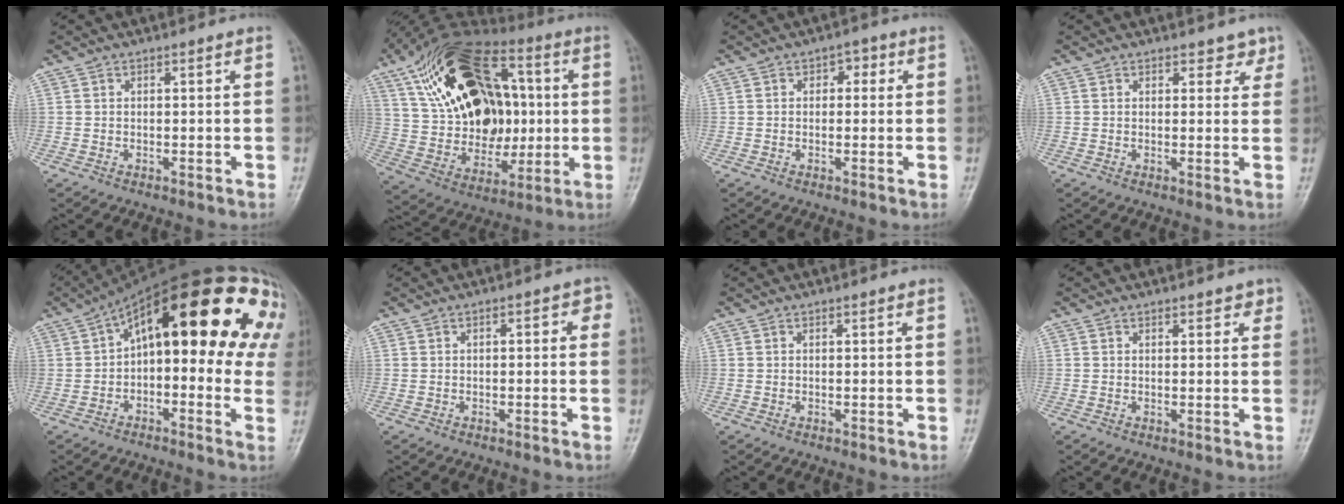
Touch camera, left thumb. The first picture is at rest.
{"total": 27.1, "force": [5.9, 17.4, 19.9], "torque": [-0.312, 0.011, 0.105]}
{"total": 2.6, "force": [0.6, 1.9, 1.8], "torque": [-0.001, 0.005, 0.000]}
{"total": 2.5, "force": [1.8, 1.6, 0.7], "torque": [0.016, -0.008, 0.018]}
{"total": 25.5, "force": [5.9, 11.9, 21.8], "torque": [-0.285, 0.063, 0.076]}
{"total": 2.7, "force": [0.2, 1.5, 2.2], "torque": [-0.013, 0.011, -0.005]}
{"total": 0.0}
{"total": 1.7, "force": [1.2, 1.0, 0.7], "torque": [0.007, -0.004, 0.010]}